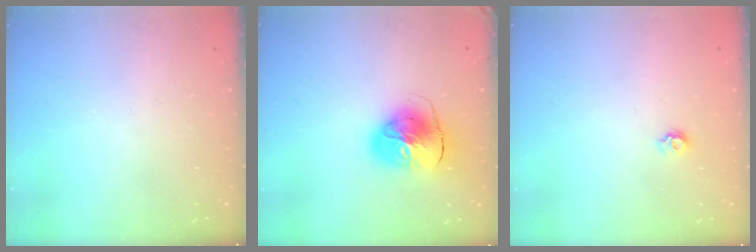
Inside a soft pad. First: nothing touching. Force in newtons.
{"total": 12.3, "press": 12.2, "slide": 1.6}
{"total": 4.6, "press": 4.6, "slide": 0.6}